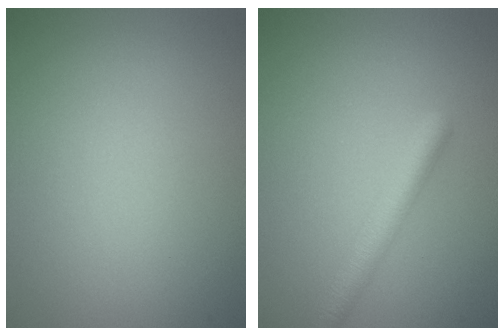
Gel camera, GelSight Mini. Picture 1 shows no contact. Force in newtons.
{"total": 2.8, "press": 2.8, "slide": 0.2}